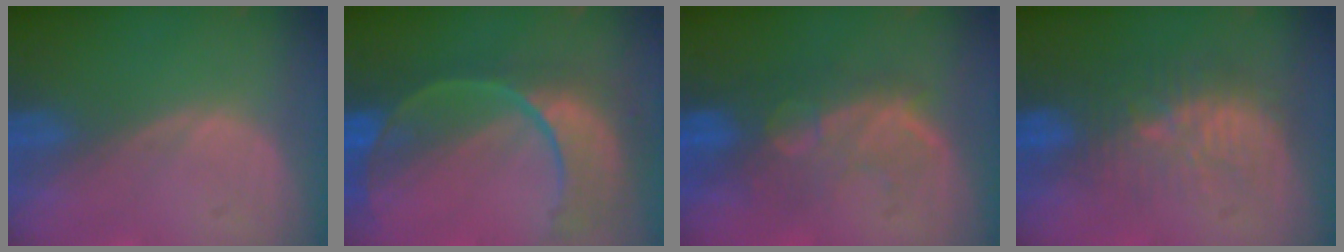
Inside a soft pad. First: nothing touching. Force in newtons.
{"total": 10.9, "press": 9.2, "slide": 5.9}
{"total": 9.9, "press": 8.6, "slide": 4.9}
{"total": 9.3, "press": 8.6, "slide": 3.6}